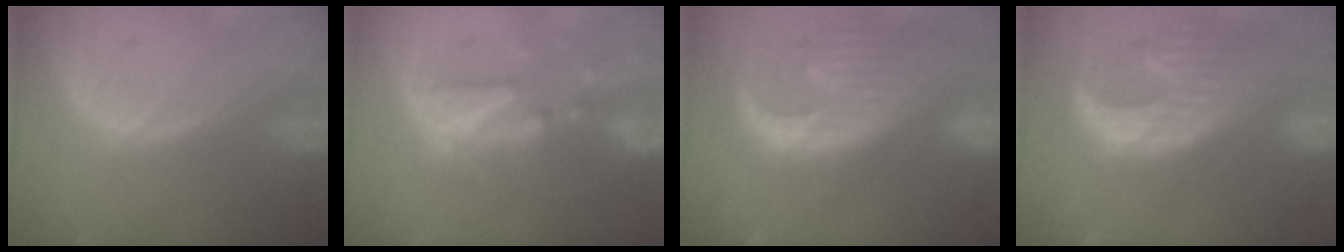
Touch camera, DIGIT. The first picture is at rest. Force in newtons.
{"total": 9.2, "press": 8.5, "slide": 3.4}
{"total": 13.4, "press": 11.4, "slide": 7.0}
{"total": 12.6, "press": 11.2, "slide": 5.8}